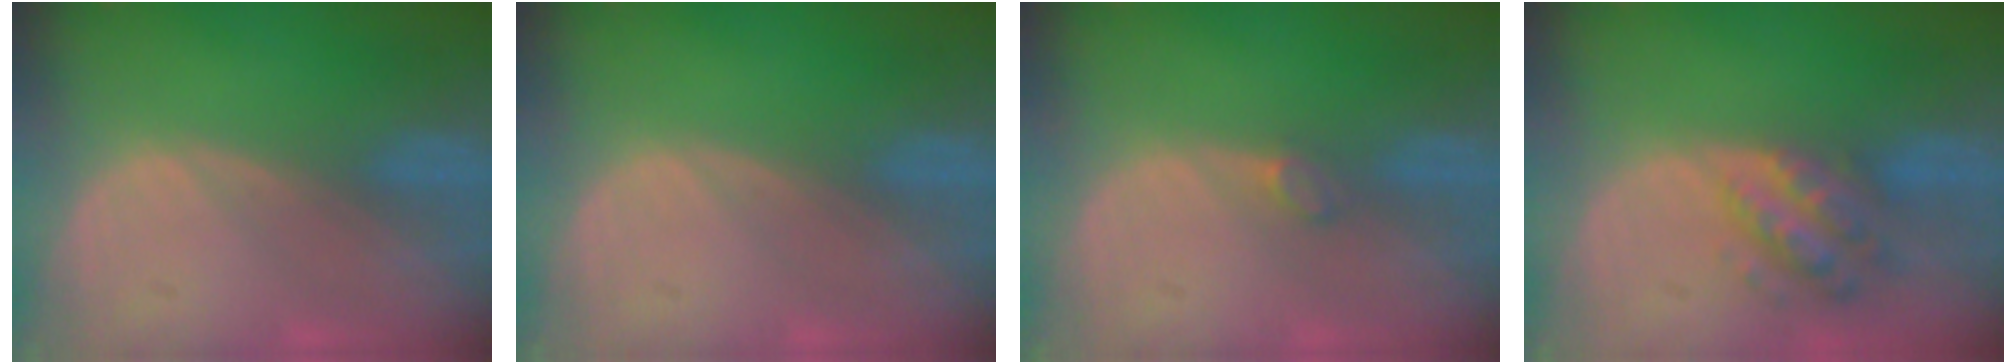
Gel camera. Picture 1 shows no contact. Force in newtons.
{"total": 0.0}
{"total": 1.2, "press": 1.1, "slide": 0.2}
{"total": 6.3, "press": 5.7, "slide": 2.7}